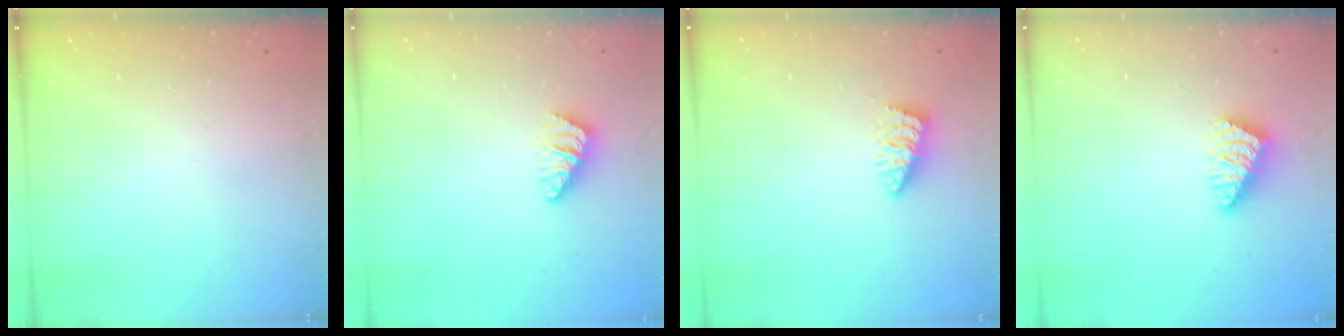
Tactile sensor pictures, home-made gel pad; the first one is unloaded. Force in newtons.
{"total": 1.1, "press": 1.0, "slide": 0.3}
{"total": 2.3, "press": 2.3, "slide": 0.1}
{"total": 2.4, "press": 2.4, "slide": 0.4}